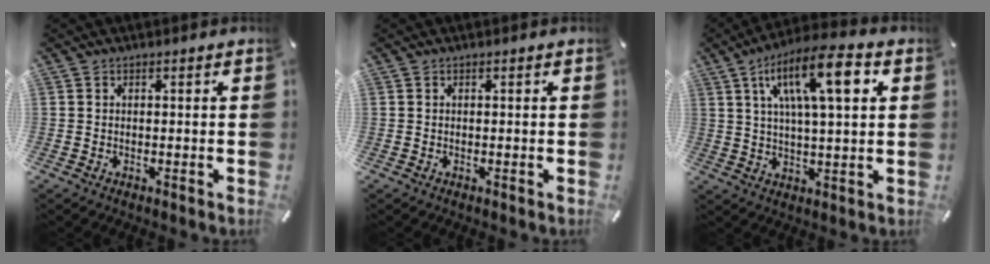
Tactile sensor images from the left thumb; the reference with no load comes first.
{"total": 0.0}
{"total": 15.9, "force": [6.3, 5.2, 13.7], "torque": [-0.231, -0.001, 0.099]}